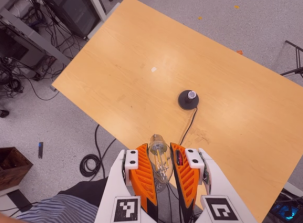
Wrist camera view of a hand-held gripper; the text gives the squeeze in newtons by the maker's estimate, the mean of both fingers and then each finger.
{"total": 23.1, "left": 26.5, "right": 19.7}